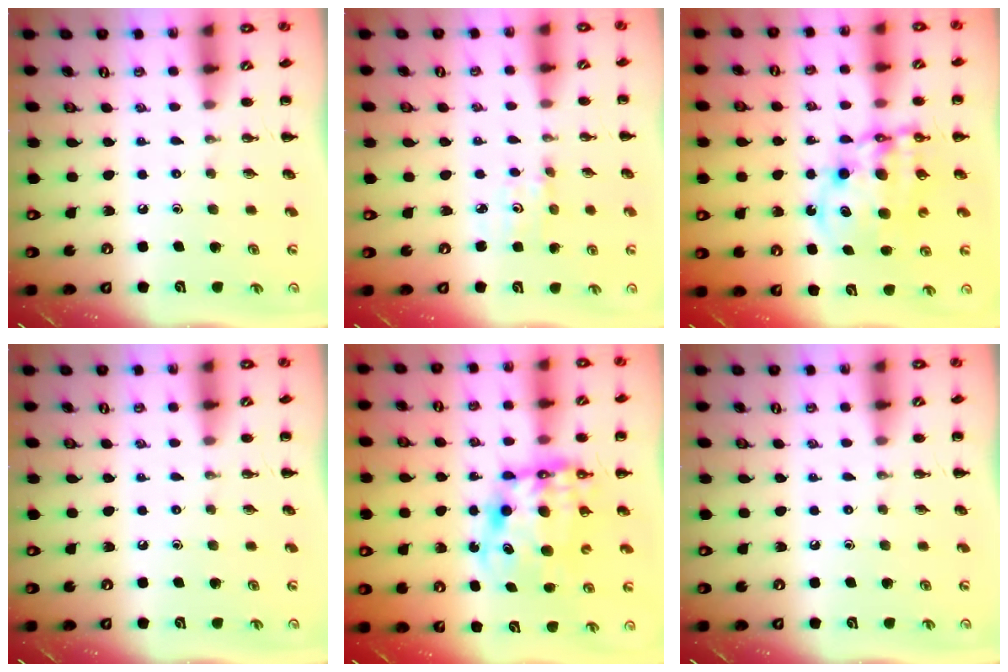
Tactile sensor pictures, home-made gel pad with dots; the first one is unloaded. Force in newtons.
{"total": 2.8, "press": 2.7, "slide": 0.8}
{"total": 11.7, "press": 11.4, "slide": 2.8}
{"total": 0.0}
{"total": 11.1, "press": 10.7, "slide": 3.0}
{"total": 0.0}